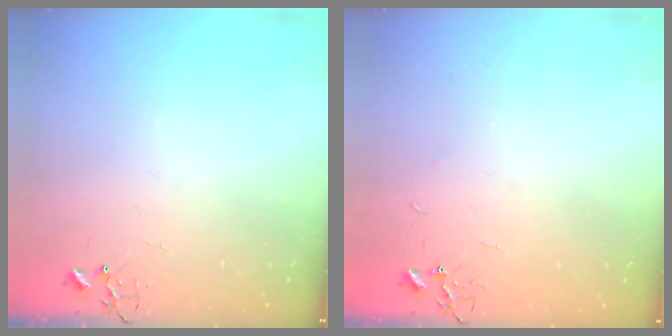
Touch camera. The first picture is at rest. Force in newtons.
{"total": 2.4, "press": 2.4, "slide": 0.3}